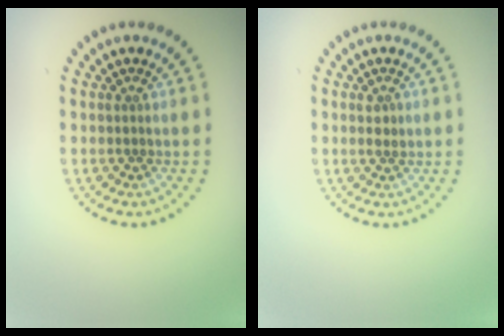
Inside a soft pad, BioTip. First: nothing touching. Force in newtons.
{"total": 1.2, "press": 1.2, "slide": 0.2}